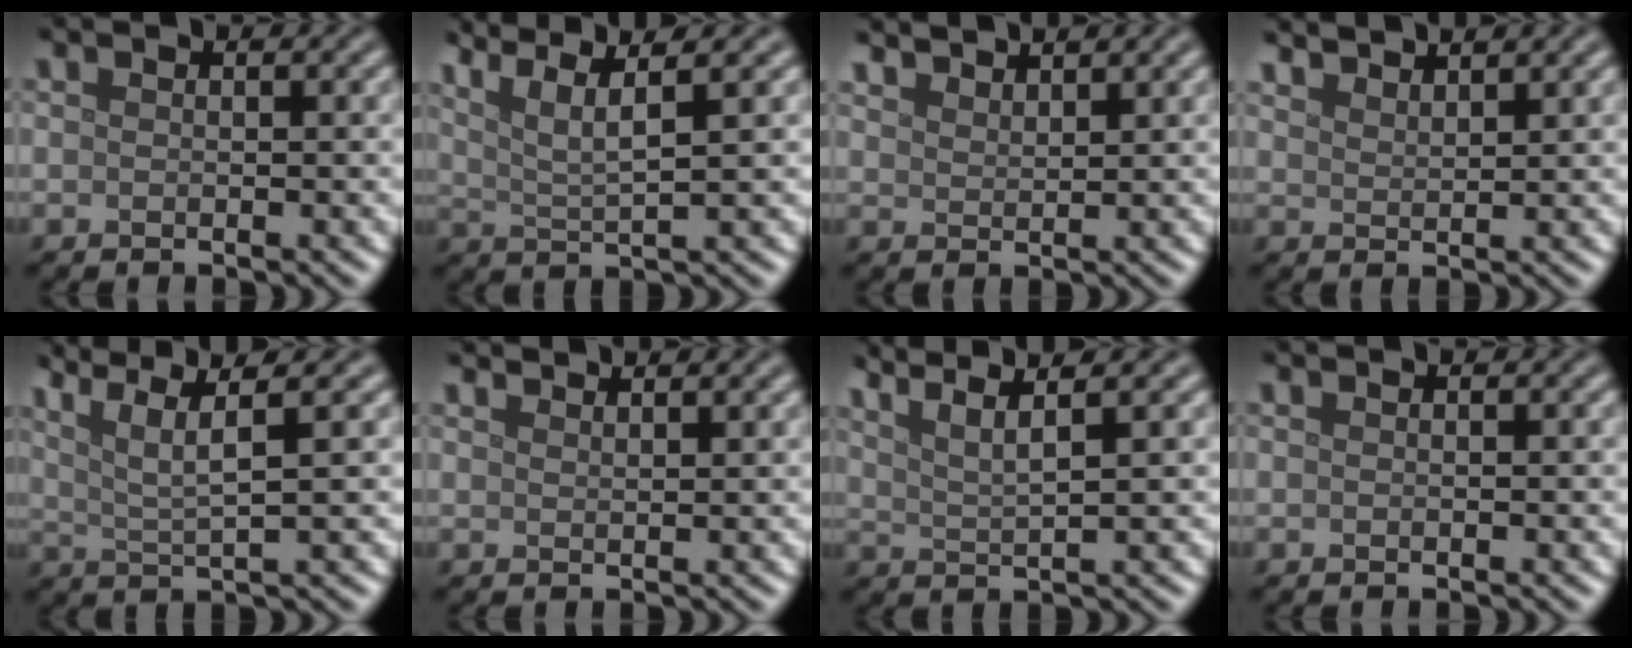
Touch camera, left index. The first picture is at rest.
{"total": 5.5, "force": [3.6, 1.0, 4.0], "torque": [-0.066, 0.016, 0.051]}
{"total": 3.4, "force": [3.2, 0.4, 0.8], "torque": [-0.007, 0.001, 0.055]}
{"total": 3.7, "force": [3.5, 0.6, 1.1], "torque": [-0.003, 0.006, 0.046]}
{"total": 5.4, "force": [3.1, 0.8, 4.3], "torque": [-0.080, 0.011, 0.056]}
{"total": 2.5, "force": [2.4, 0.4, 0.7], "torque": [-0.001, 0.003, 0.028]}
{"total": 5.5, "force": [4.1, 1.1, 3.4], "torque": [-0.055, 0.026, 0.045]}
{"total": 0.0}